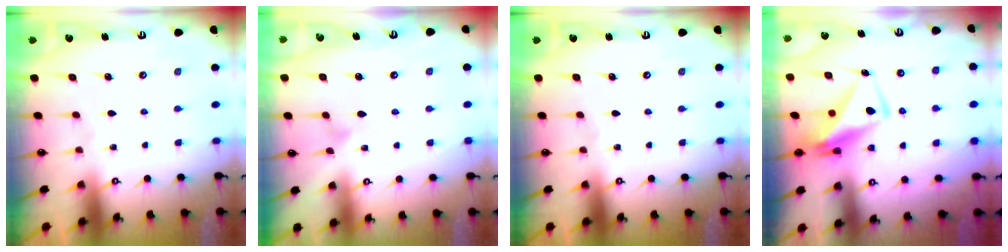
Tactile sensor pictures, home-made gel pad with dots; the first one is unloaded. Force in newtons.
{"total": 3.4, "press": 3.4, "slide": 0.2}
{"total": 0.0}
{"total": 10.1, "press": 9.9, "slide": 1.9}